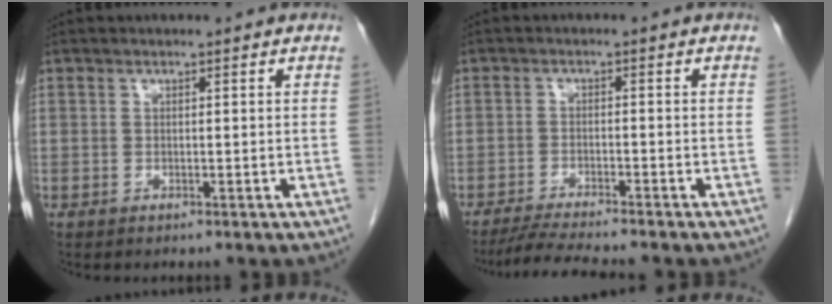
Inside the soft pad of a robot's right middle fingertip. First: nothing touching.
{"total": 6.4, "force": [-5.7, -0.7, 2.8], "torque": [-0.049, -0.023, -0.098]}